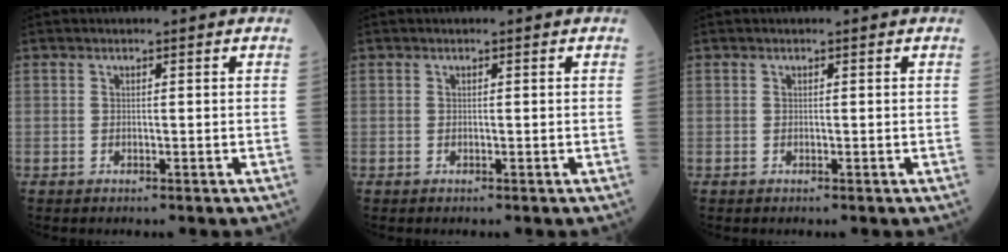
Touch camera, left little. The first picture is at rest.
{"total": 0.0}
{"total": 0.0}